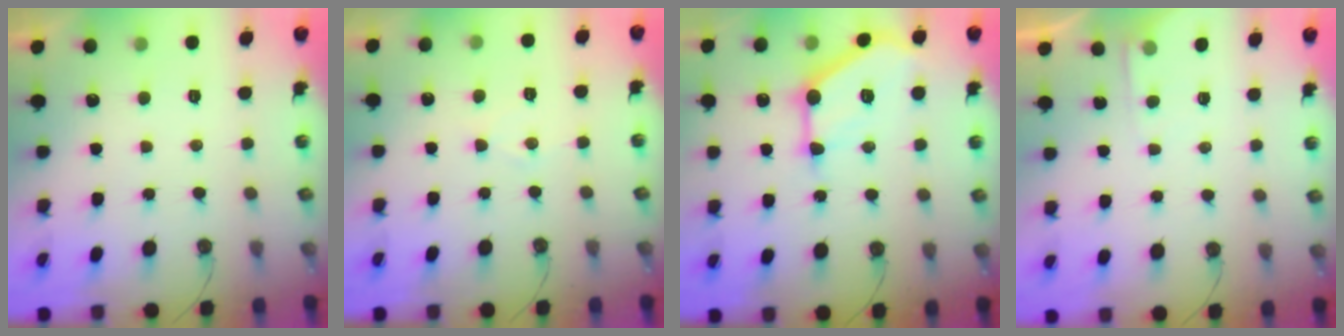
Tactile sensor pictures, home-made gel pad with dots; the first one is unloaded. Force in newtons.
{"total": 4.1, "press": 4.1, "slide": 0.6}
{"total": 15.7, "press": 15.7, "slide": 0.5}
{"total": 2.7, "press": 2.7, "slide": 0.4}